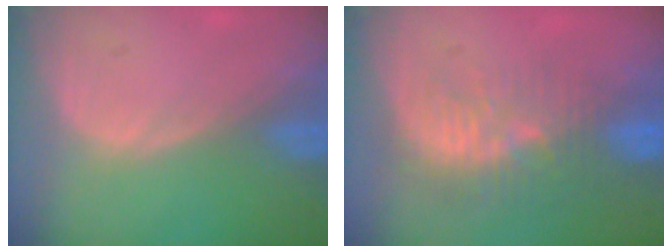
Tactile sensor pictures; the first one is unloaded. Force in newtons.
{"total": 9.3, "press": 8.7, "slide": 3.4}